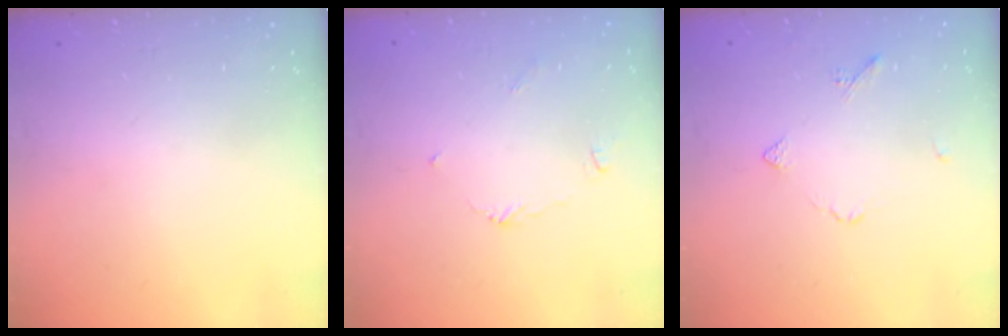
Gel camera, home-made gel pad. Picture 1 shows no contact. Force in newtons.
{"total": 2.7, "press": 2.7, "slide": 0.3}
{"total": 4.2, "press": 4.1, "slide": 0.8}